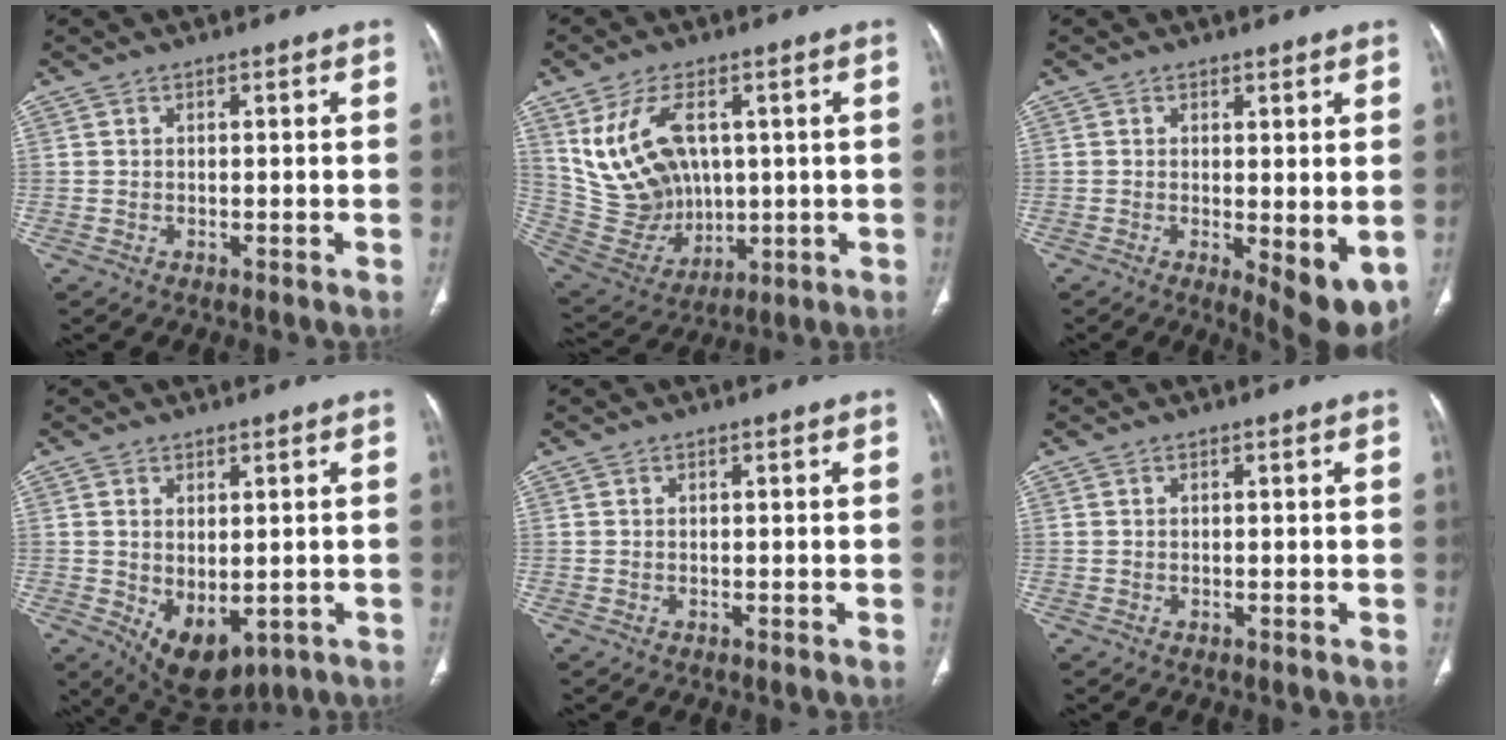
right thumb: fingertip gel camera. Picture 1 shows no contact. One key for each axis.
{"total": 15.1, "fx": 4.3, "fy": 10.0, "fz": 10.5, "tx": -0.184, "ty": -0.012, "tz": 0.107}
{"total": 7.8, "fx": -1.2, "fy": 2.7, "fz": 7.2, "tx": -0.098, "ty": -0.024, "tz": -0.012}
{"total": 8.7, "fx": -1.7, "fy": 5.0, "fz": 6.9, "tx": -0.096, "ty": -0.007, "tz": 0.000}
{"total": 0.0}
{"total": 0.0}